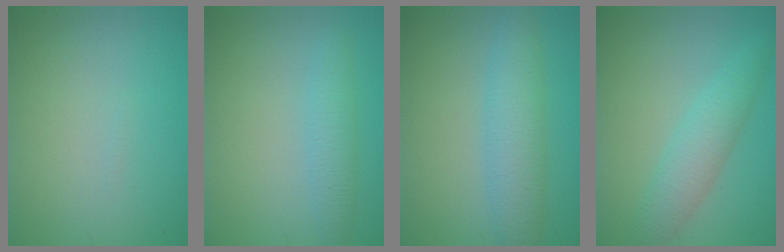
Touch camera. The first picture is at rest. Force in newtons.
{"total": 2.3, "press": 2.3, "slide": 0.2}
{"total": 4.4, "press": 4.4, "slide": 0.1}
{"total": 3.7, "press": 3.7, "slide": 0.2}